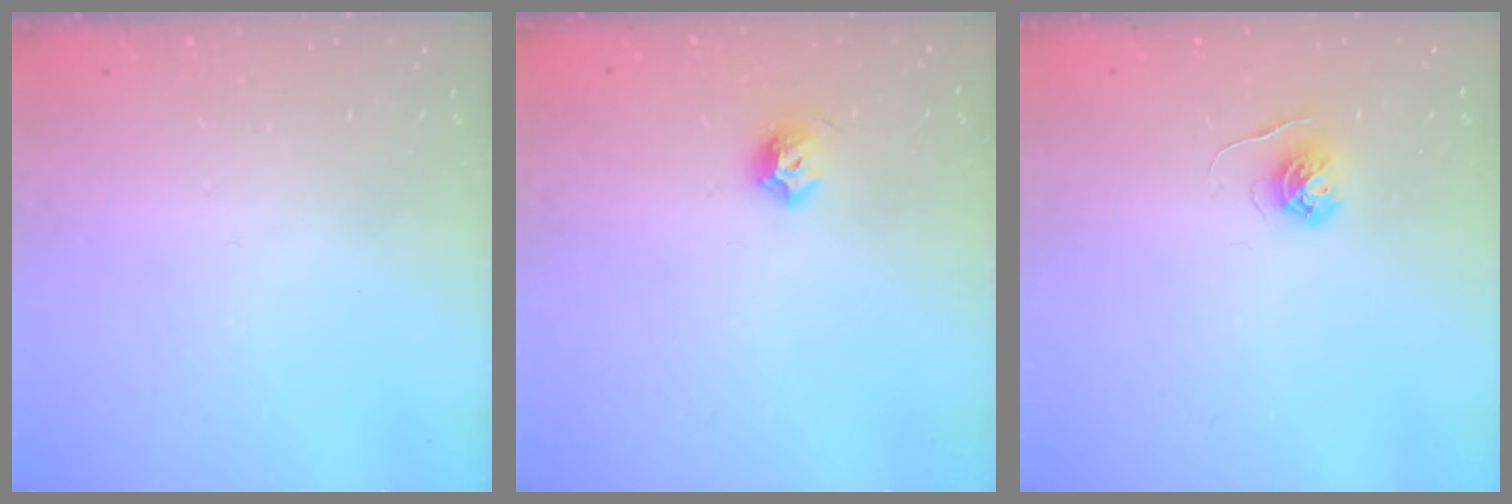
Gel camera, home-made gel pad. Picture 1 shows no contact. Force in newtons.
{"total": 6.8, "press": 6.7, "slide": 0.8}
{"total": 4.8, "press": 4.7, "slide": 0.5}